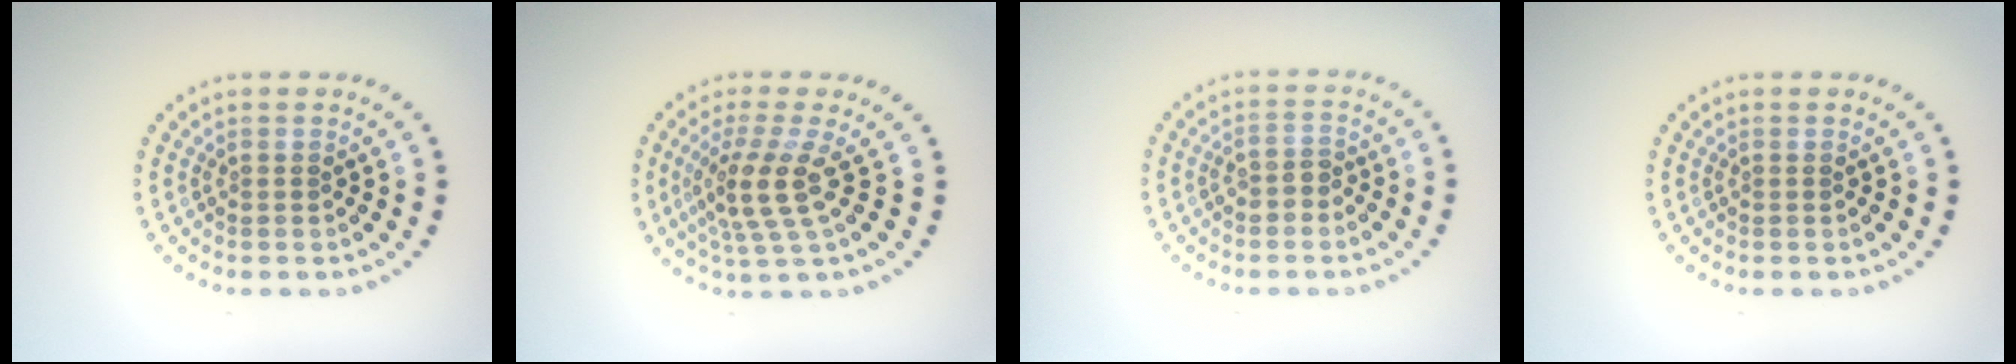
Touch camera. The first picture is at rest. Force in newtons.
{"total": 4.0, "press": 3.0, "slide": 2.7}
{"total": 1.7, "press": 1.5, "slide": 0.7}
{"total": 0.0}